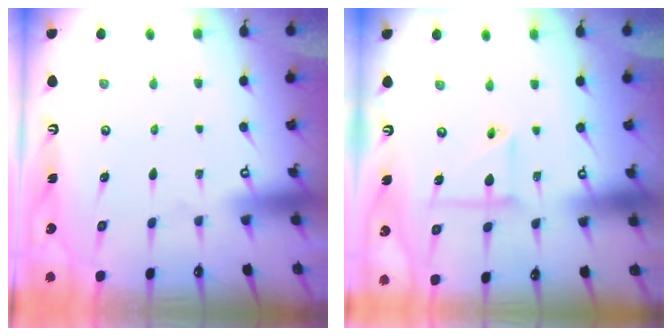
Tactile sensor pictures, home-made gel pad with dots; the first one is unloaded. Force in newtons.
{"total": 5.1, "press": 5.0, "slide": 0.5}